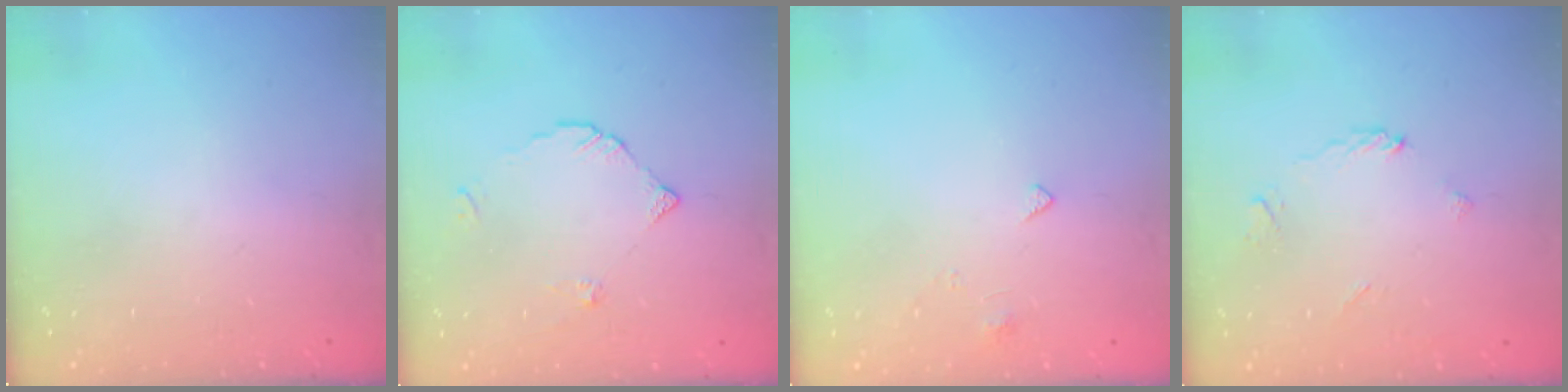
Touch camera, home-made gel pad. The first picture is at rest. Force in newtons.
{"total": 2.9, "press": 2.9, "slide": 0.2}
{"total": 2.8, "press": 2.8, "slide": 0.4}
{"total": 2.7, "press": 2.7, "slide": 0.2}